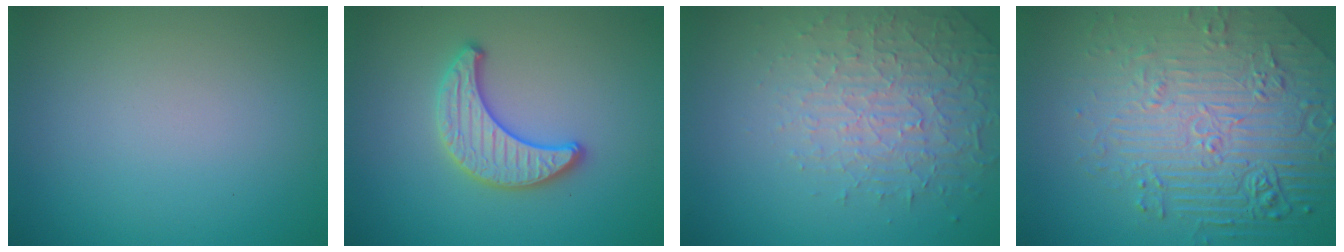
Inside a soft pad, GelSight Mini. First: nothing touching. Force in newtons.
{"total": 3.4, "press": 3.3, "slide": 0.5}
{"total": 4.6, "press": 3.4, "slide": 3.1}
{"total": 9.0, "press": 6.2, "slide": 6.5}